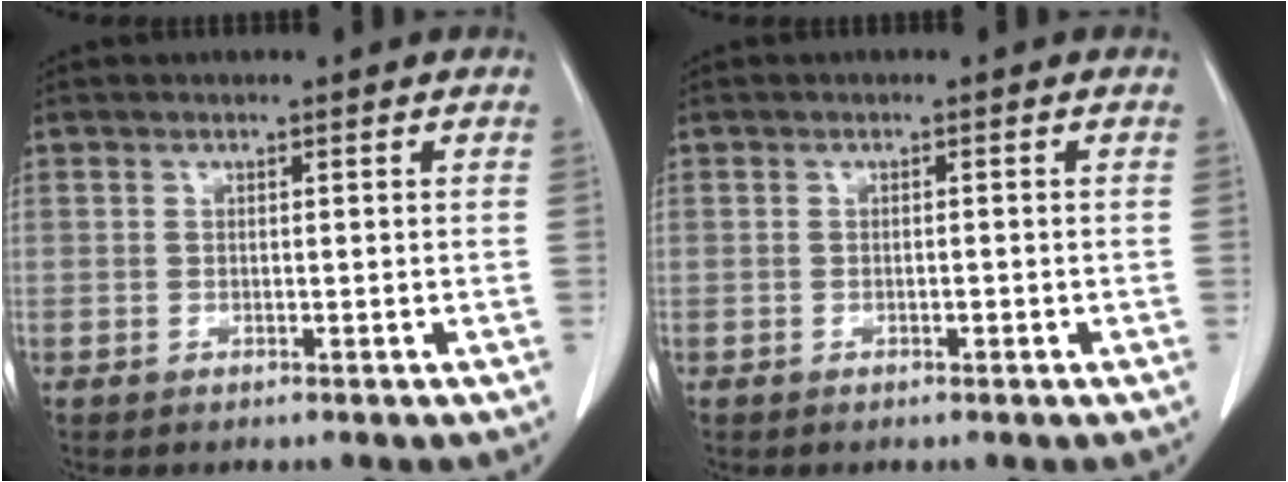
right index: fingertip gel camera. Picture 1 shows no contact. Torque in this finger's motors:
{"motor_torque": [-0.25, 0.42, -0.03, 0.00]}